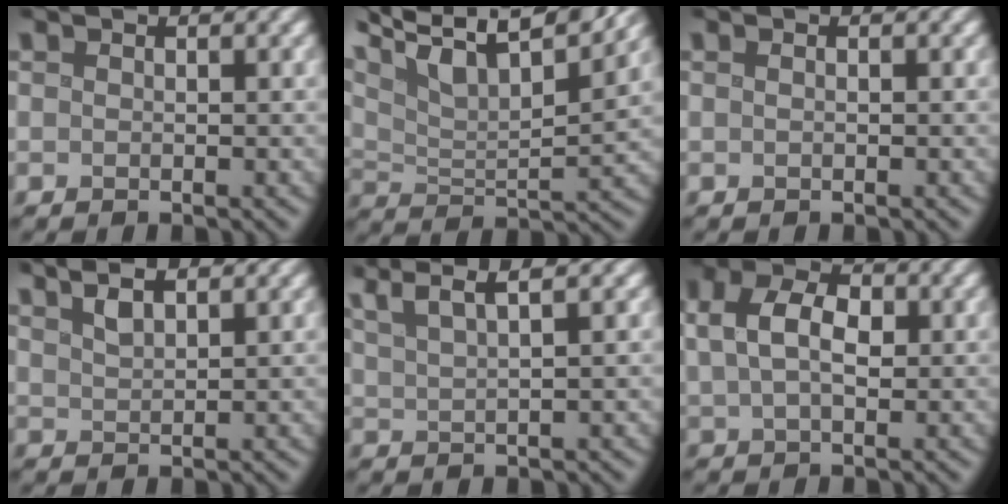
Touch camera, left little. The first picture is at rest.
{"total": 10.6, "force": [7.1, 3.4, 7.1], "torque": [-0.134, 0.016, 0.119]}
{"total": 0.5, "force": [0.1, 0.1, 0.5], "torque": [-0.010, -0.001, -0.002]}
{"total": 3.7, "force": [2.7, 1.3, 2.2], "torque": [-0.026, 0.022, 0.030]}
{"total": 5.5, "force": [4.1, 1.1, 3.5], "torque": [-0.062, 0.027, 0.050]}
{"total": 4.7, "force": [1.1, 3.0, 3.5], "torque": [-0.068, 0.011, 0.011]}